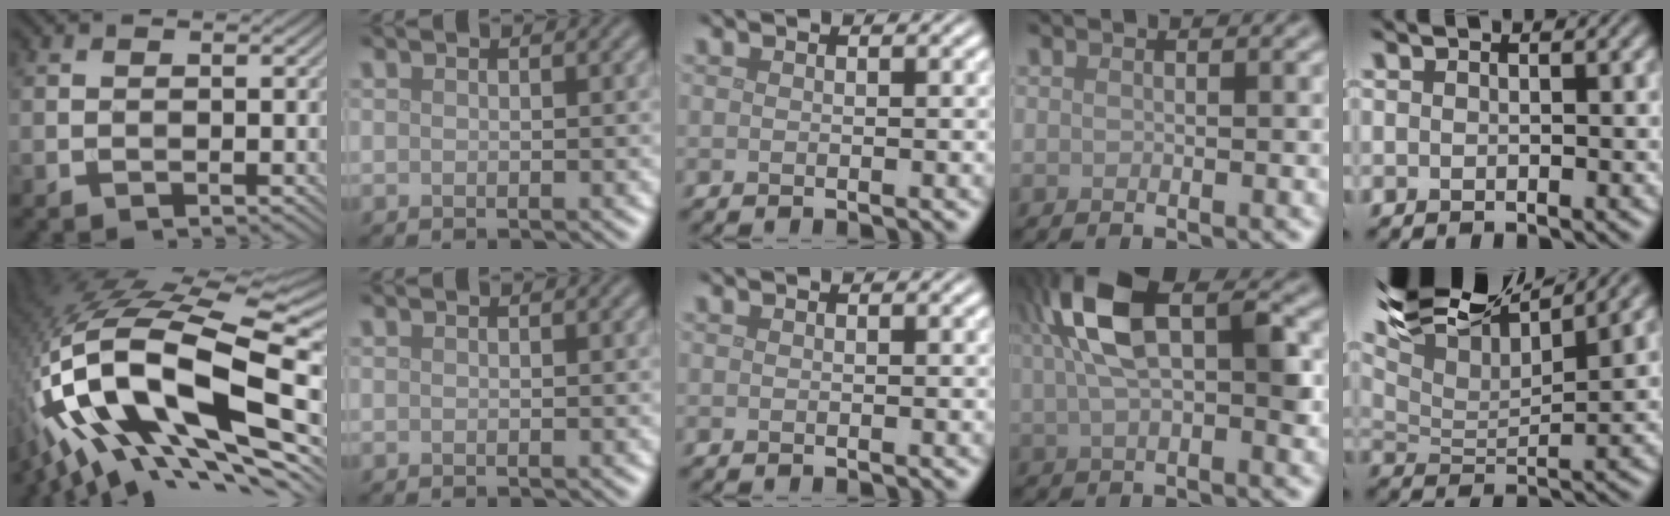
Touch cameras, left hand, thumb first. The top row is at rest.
{"thumb": {"total": 20.0, "force": [-4.7, 9.0, 17.2], "torque": [-0.343, 0.003, -0.099]}, "ring": {"total": 8.8, "force": [2.3, 4.3, 7.3], "torque": [-0.141, 0.017, 0.033]}, "little": {"total": 11.0, "force": [8.4, 3.0, 6.4], "torque": [-0.127, 0.014, 0.134]}}